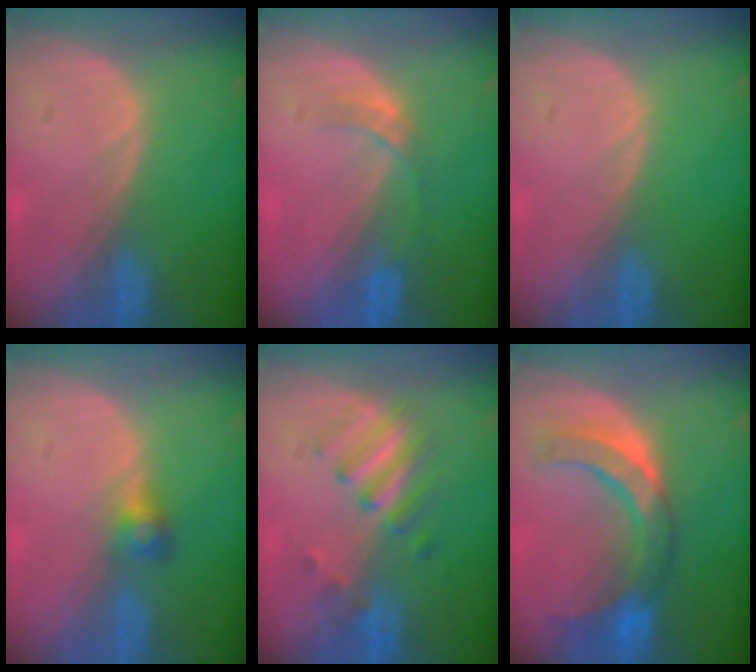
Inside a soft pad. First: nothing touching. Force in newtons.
{"total": 3.0, "press": 2.7, "slide": 1.3}
{"total": 0.0}
{"total": 2.6, "press": 2.5, "slide": 0.2}
{"total": 5.1, "press": 5.0, "slide": 1.0}
{"total": 8.2, "press": 8.2, "slide": 0.6}